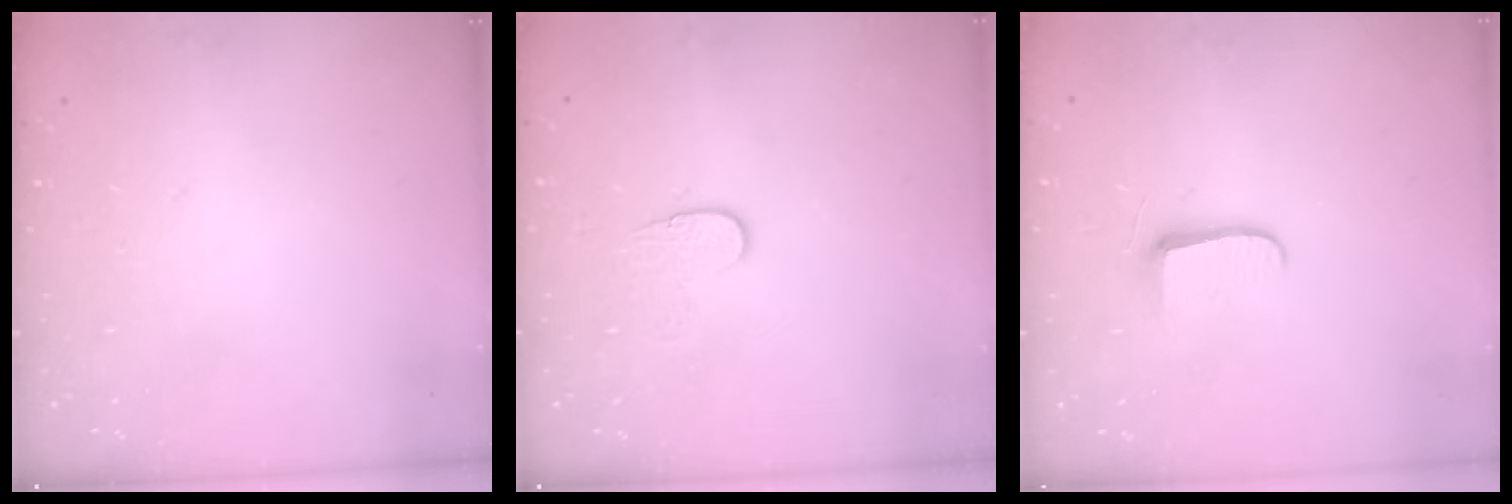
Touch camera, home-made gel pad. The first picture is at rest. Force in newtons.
{"total": 6.8, "press": 6.8, "slide": 0.6}
{"total": 5.9, "press": 5.8, "slide": 0.8}